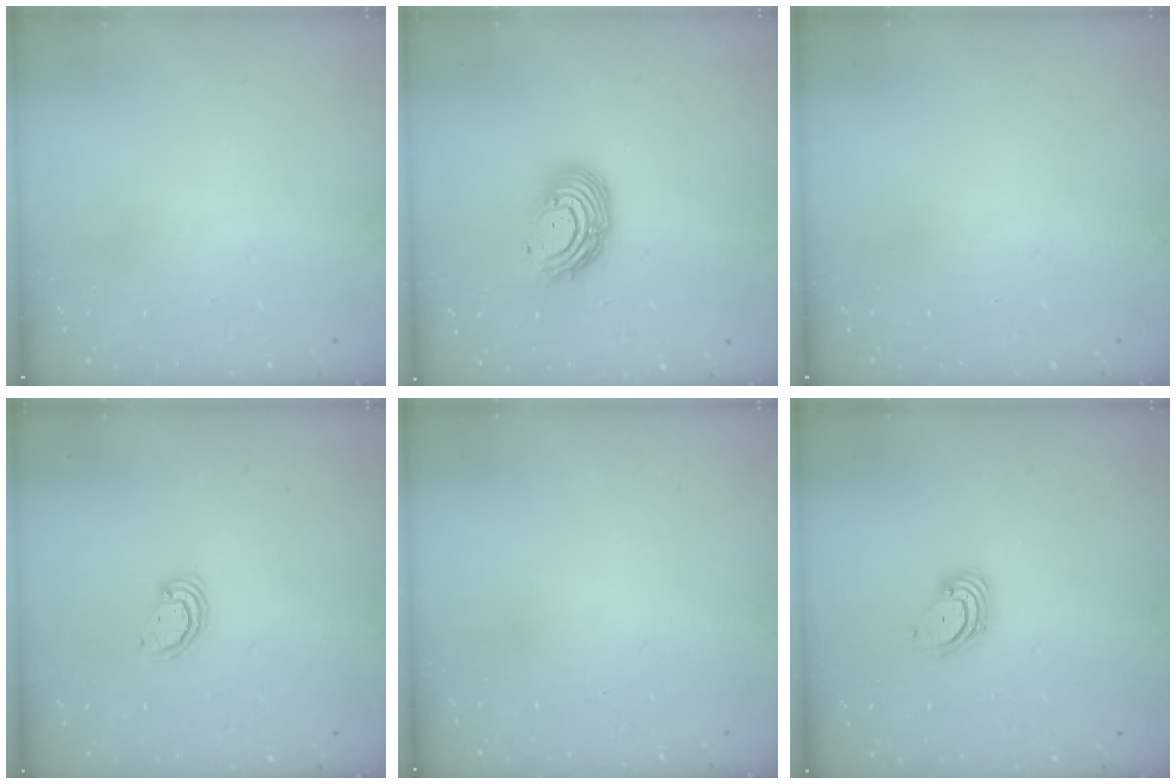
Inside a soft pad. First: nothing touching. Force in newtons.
{"total": 10.7, "press": 10.6, "slide": 0.9}
{"total": 0.0}
{"total": 2.3, "press": 2.3, "slide": 0.3}
{"total": 0.0}
{"total": 3.4, "press": 3.4, "slide": 0.2}